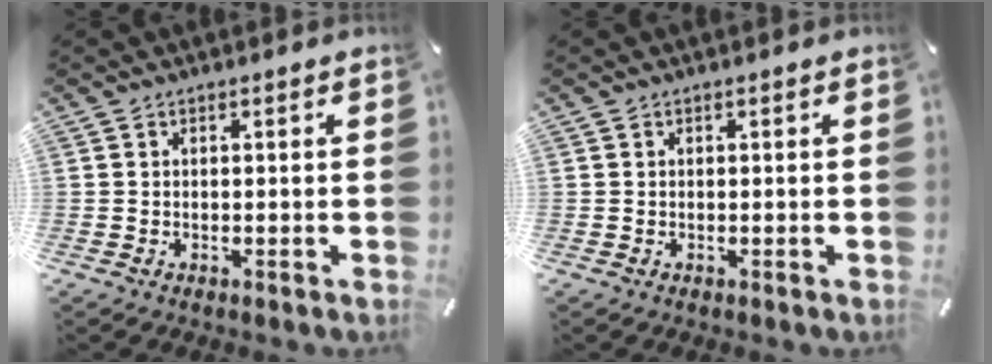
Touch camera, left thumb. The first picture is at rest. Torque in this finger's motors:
{"motor_torque": [-0.10, -0.02, -0.03, 0.02, -0.02]}